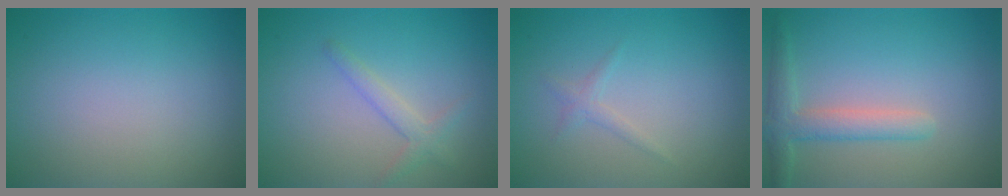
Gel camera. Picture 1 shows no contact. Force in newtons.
{"total": 1.7, "press": 1.7, "slide": 0.2}
{"total": 0.9, "press": 0.9, "slide": 0.1}
{"total": 3.0, "press": 3.0, "slide": 0.2}